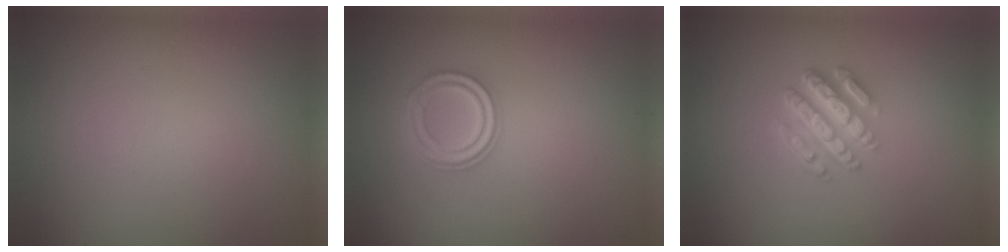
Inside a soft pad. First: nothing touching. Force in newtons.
{"total": 3.3, "press": 2.6, "slide": 2.1}
{"total": 4.8, "press": 3.6, "slide": 3.2}